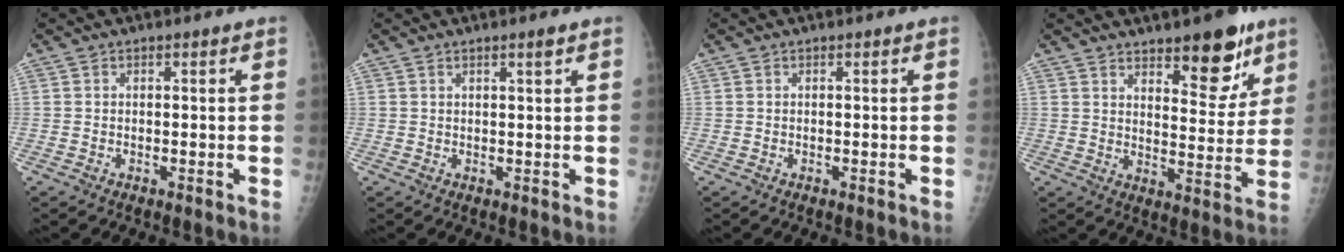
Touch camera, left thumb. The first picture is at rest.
{"total": 1.2, "force": [0.8, -0.1, 0.9], "torque": [-0.014, -0.005, 0.015]}
{"total": 0.0}
{"total": 11.8, "force": [7.7, 4.5, 7.7], "torque": [-0.069, -0.051, 0.113]}